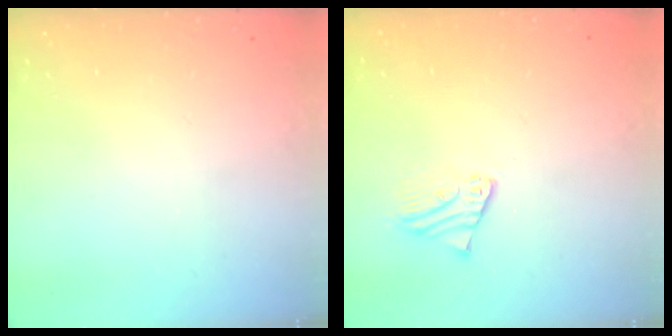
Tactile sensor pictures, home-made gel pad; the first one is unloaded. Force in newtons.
{"total": 2.3, "press": 2.3, "slide": 0.1}